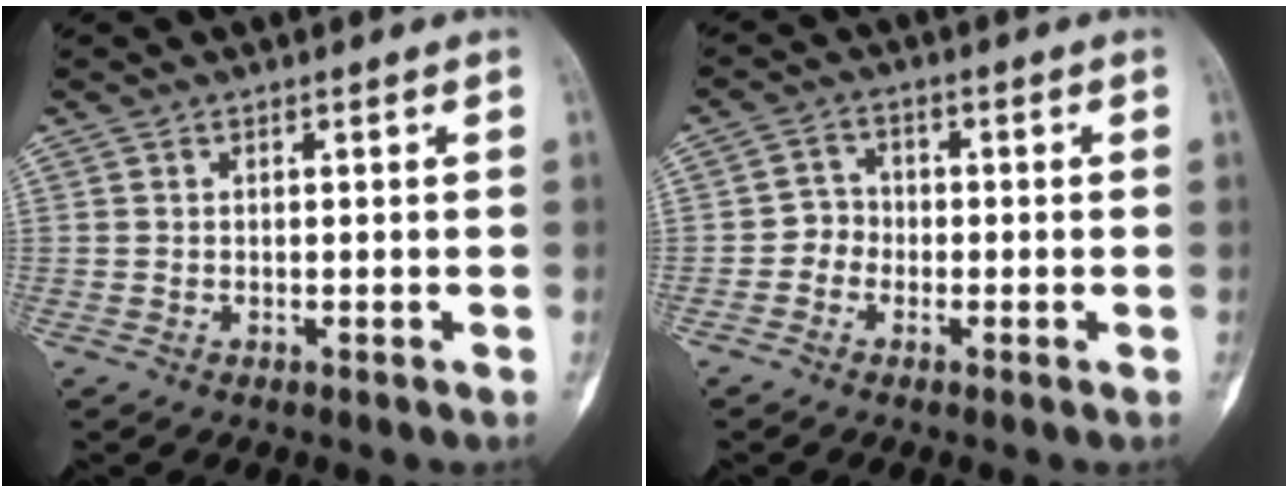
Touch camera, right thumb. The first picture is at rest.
{"total": 3.4, "force": [-1.2, 3.0, 0.9], "torque": [0.006, 0.013, -0.034]}